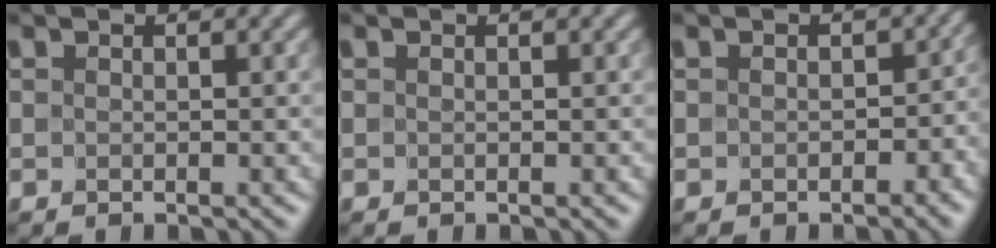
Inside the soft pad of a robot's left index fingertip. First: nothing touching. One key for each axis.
{"total": 0.0}
{"total": 2.6, "fx": -0.9, "fy": 2.0, "fz": 1.4, "tx": 0.008, "ty": -0.002, "tz": -0.013}